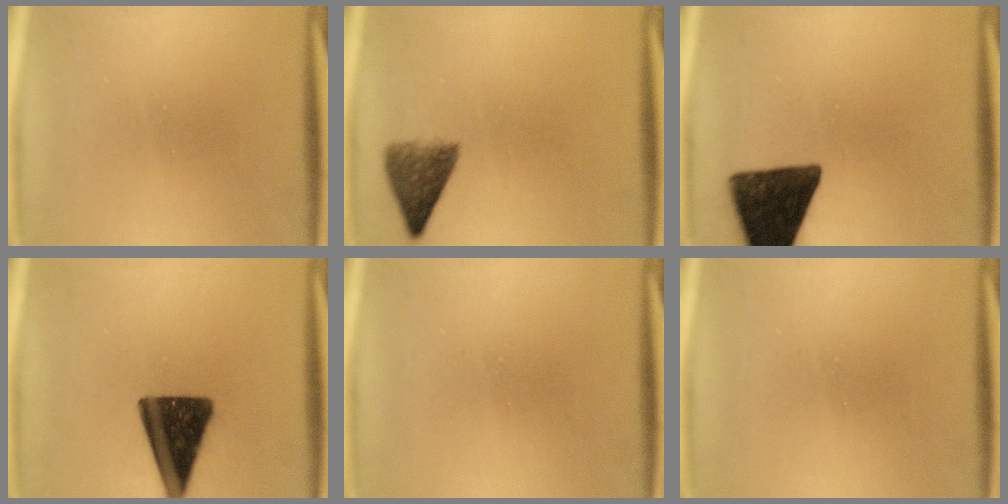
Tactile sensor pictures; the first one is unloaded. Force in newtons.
{"total": 5.2}
{"total": 13.0}
{"total": 13.8}
{"total": 0.0}
{"total": 0.0}